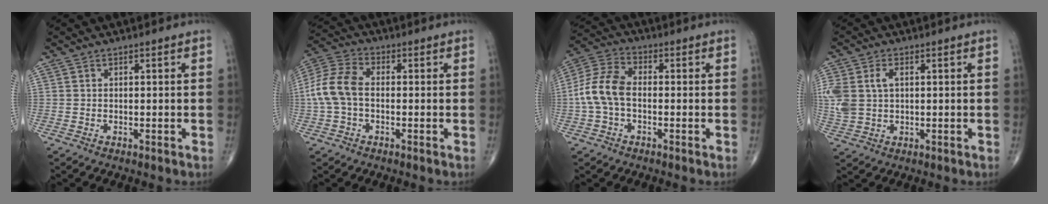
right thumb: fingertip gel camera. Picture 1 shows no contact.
{"total": 9.3, "force": [-0.6, 5.9, 7.1], "torque": [-0.155, 0.027, -0.023]}
{"total": 9.3, "force": [-1.1, 5.7, 7.2], "torque": [-0.154, 0.029, -0.031]}
{"total": 9.0, "force": [1.6, 6.0, 6.5], "torque": [-0.165, 0.010, 0.040]}